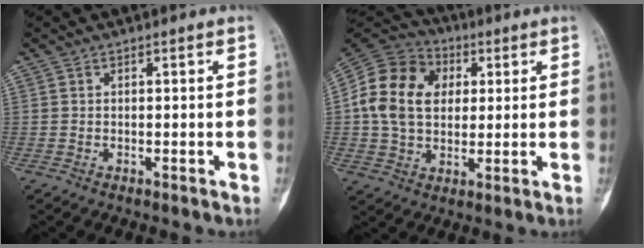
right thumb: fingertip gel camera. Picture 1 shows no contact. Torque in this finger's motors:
{"motor_torque": [-0.94, 1.67, 1.26, 0.11, 0.12]}